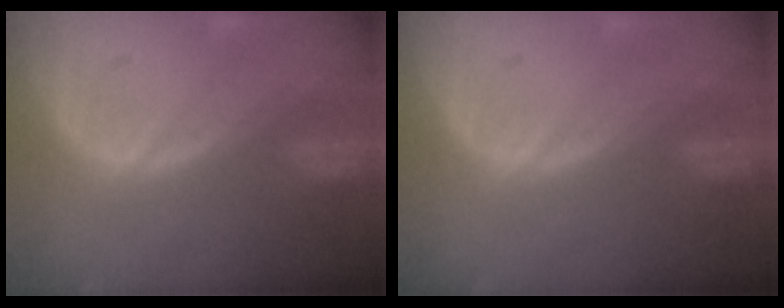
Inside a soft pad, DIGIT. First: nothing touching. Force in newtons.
{"total": 0.0}